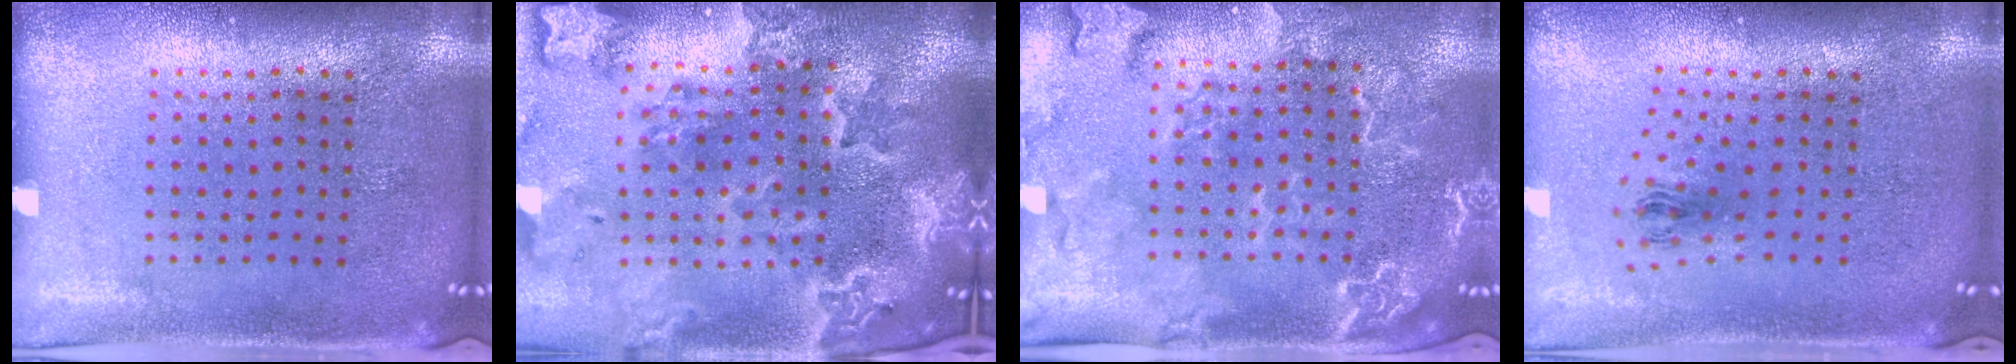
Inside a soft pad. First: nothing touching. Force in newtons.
{"total": 4.2, "press": 3.5, "slide": 2.3}
{"total": 2.6, "press": 2.4, "slide": 0.9}
{"total": 1.1, "press": 0.5, "slide": 1.0}